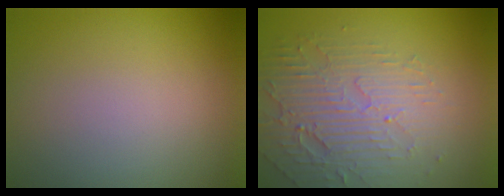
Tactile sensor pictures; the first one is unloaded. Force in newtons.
{"total": 4.5, "press": 3.9, "slide": 2.3}